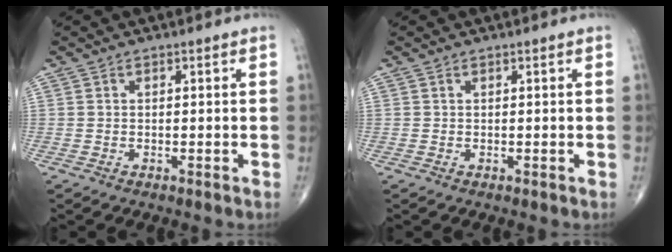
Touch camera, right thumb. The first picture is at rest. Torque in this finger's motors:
{"motor_torque": [0.05, -0.09, -0.13, -0.02, 0.01]}